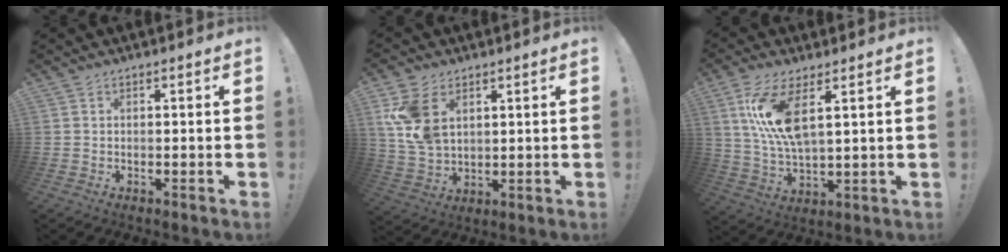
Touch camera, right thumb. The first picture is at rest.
{"total": 12.2, "force": [4.7, 8.1, 7.7], "torque": [-0.148, -0.011, 0.094]}
{"total": 12.7, "force": [5.3, 4.5, 10.7], "torque": [-0.211, -0.027, 0.092]}